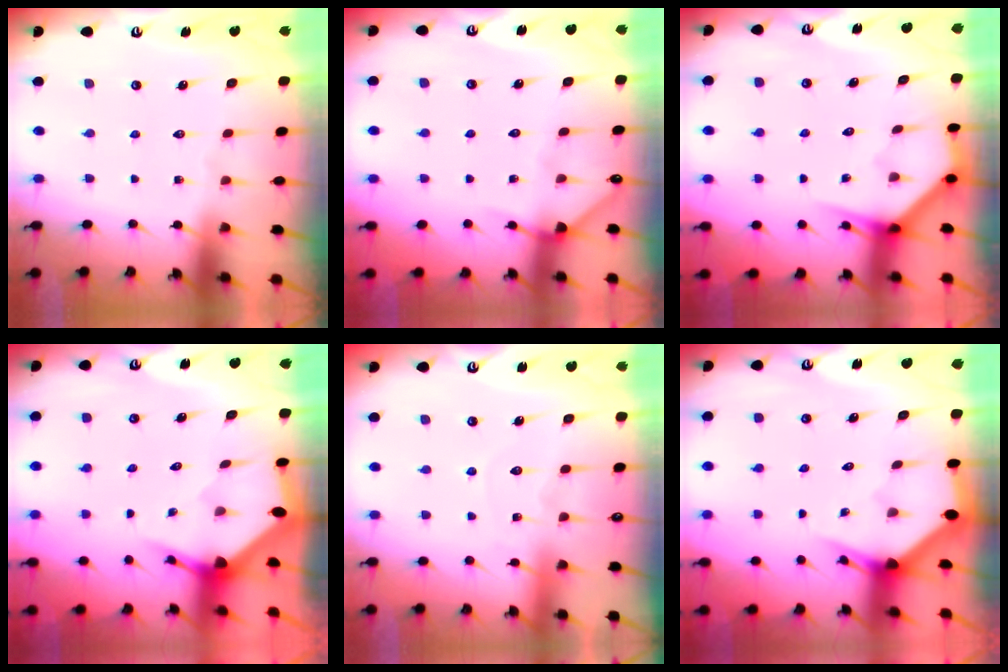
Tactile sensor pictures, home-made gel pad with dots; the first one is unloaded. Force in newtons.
{"total": 3.7, "press": 3.7, "slide": 0.5}
{"total": 3.8, "press": 3.8, "slide": 0.1}
{"total": 2.9, "press": 2.9, "slide": 0.1}
{"total": 6.0, "press": 5.9, "slide": 0.7}
{"total": 2.7, "press": 2.7, "slide": 0.1}